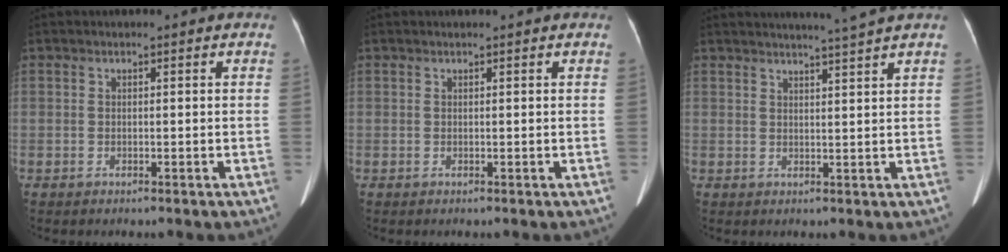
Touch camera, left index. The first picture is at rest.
{"total": 0.8, "force": [0.8, -0.1, 0.4], "torque": [-0.006, 0.010, 0.014]}
{"total": 5.2, "force": [4.5, -1.8, 2.0], "torque": [-0.031, -0.007, 0.058]}